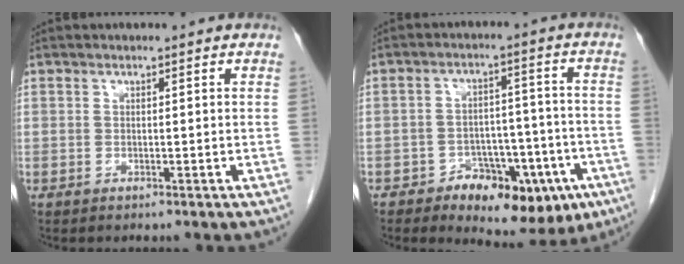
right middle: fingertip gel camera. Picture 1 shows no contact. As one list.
[{"total": 12.9, "force": [-7.0, 6.7, 8.5], "torque": [-0.092, 0.023, -0.091]}]